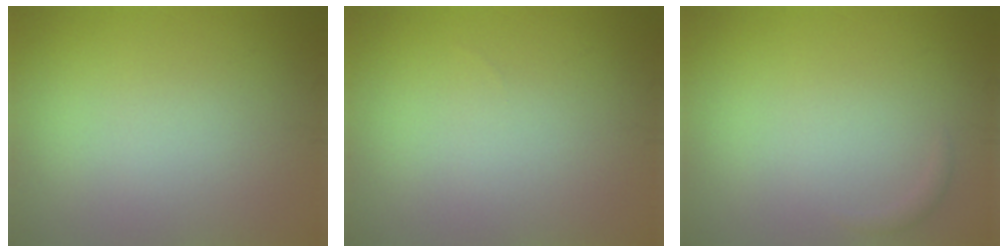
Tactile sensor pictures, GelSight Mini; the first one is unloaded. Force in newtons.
{"total": 0.0}
{"total": 0.6, "press": 0.6, "slide": 0.0}